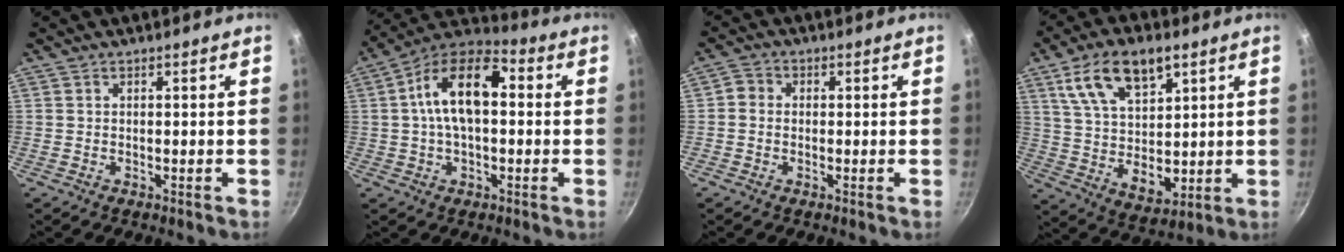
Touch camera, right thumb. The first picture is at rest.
{"total": 14.6, "force": [1.7, 8.0, 12.1], "torque": [-0.188, 0.034, 0.008]}
{"total": 2.4, "force": [-0.3, 2.2, 0.9], "torque": [-0.015, 0.003, -0.017]}
{"total": 17.2, "force": [7.9, 10.1, 11.5], "torque": [-0.165, -0.026, 0.154]}